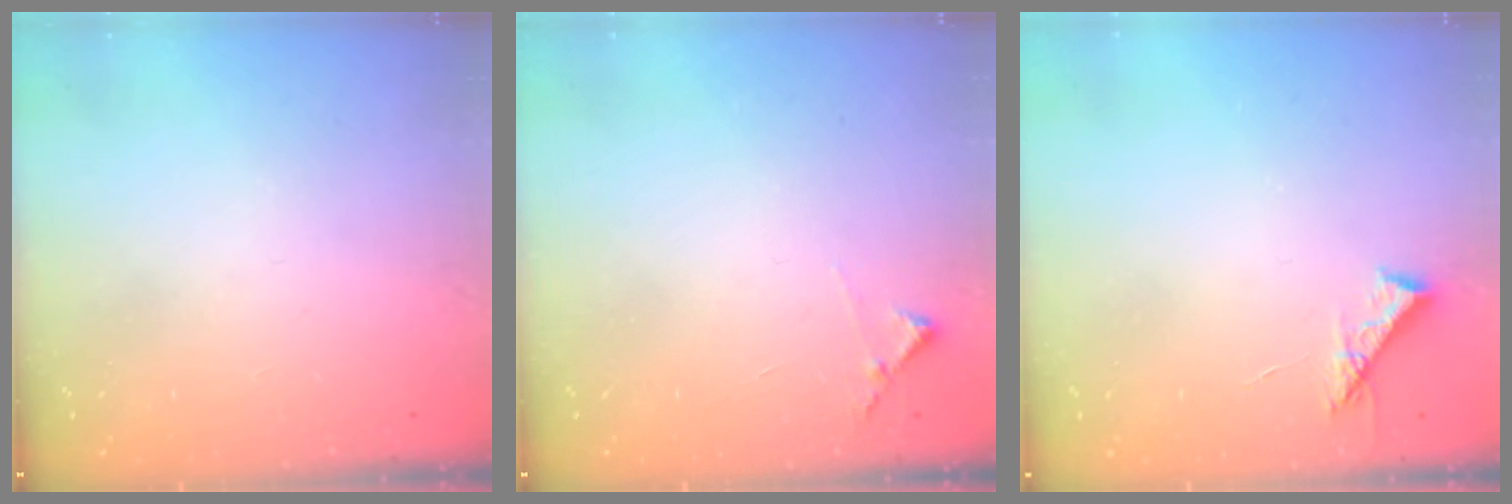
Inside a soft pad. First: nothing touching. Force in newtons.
{"total": 5.5, "press": 5.5, "slide": 0.4}
{"total": 6.0, "press": 6.0, "slide": 0.5}